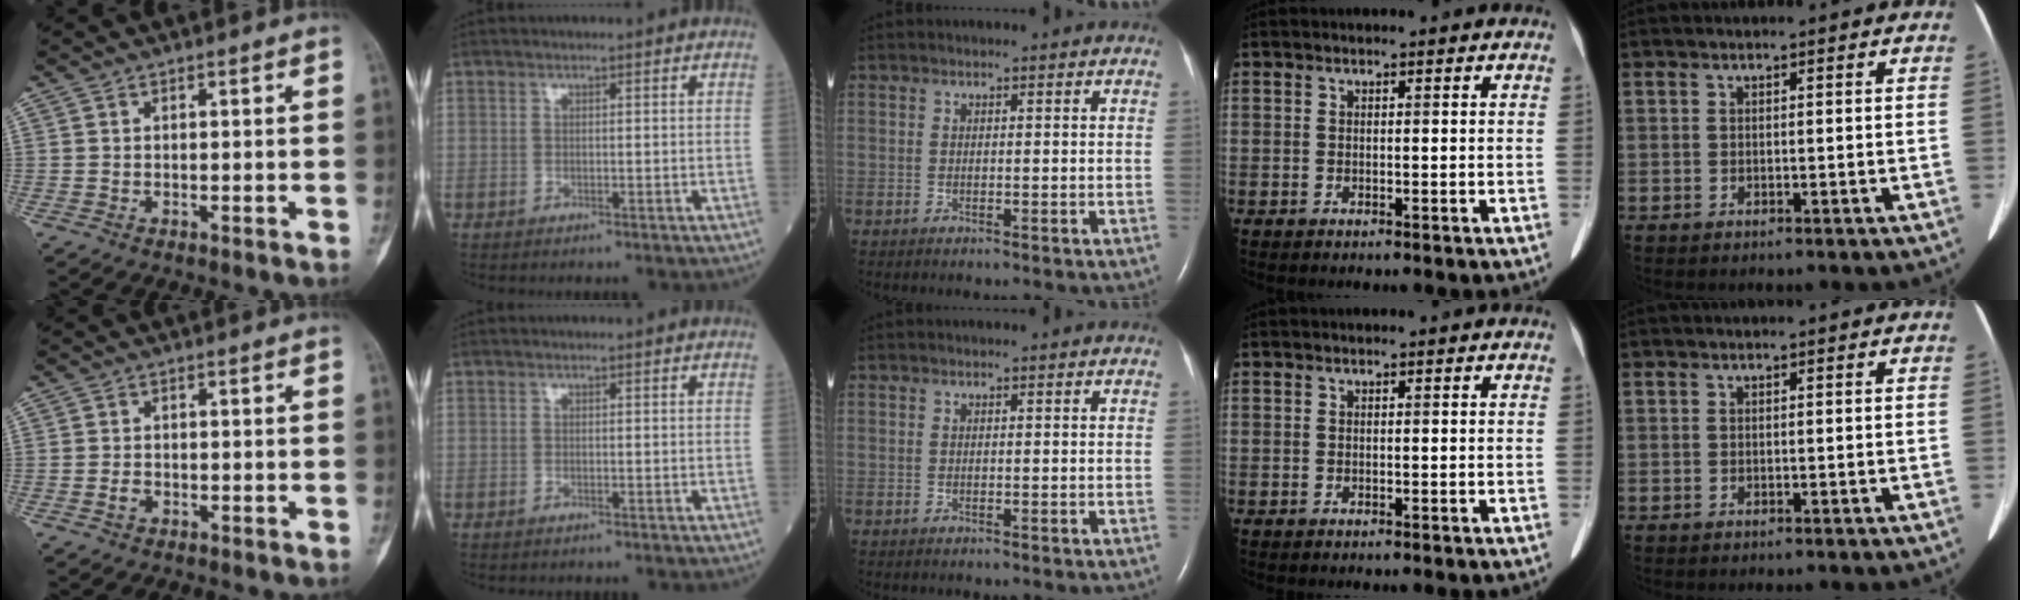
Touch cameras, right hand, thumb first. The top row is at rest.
{"thumb": {"total": 1.6, "force": [-0.7, 1.2, 0.9], "torque": [-0.016, 0.007, -0.013]}}